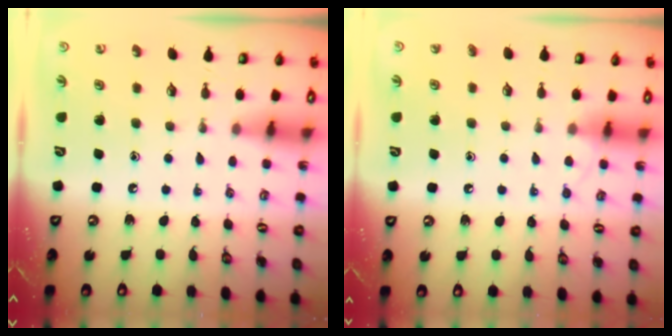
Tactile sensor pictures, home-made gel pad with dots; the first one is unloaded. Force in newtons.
{"total": 4.2, "press": 4.2, "slide": 0.4}